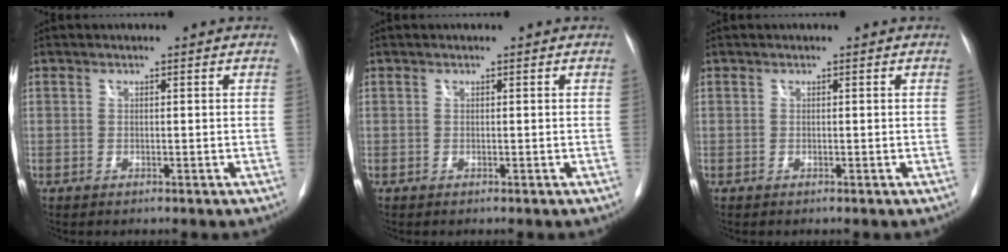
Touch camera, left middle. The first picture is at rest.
{"total": 0.0}
{"total": 0.0}